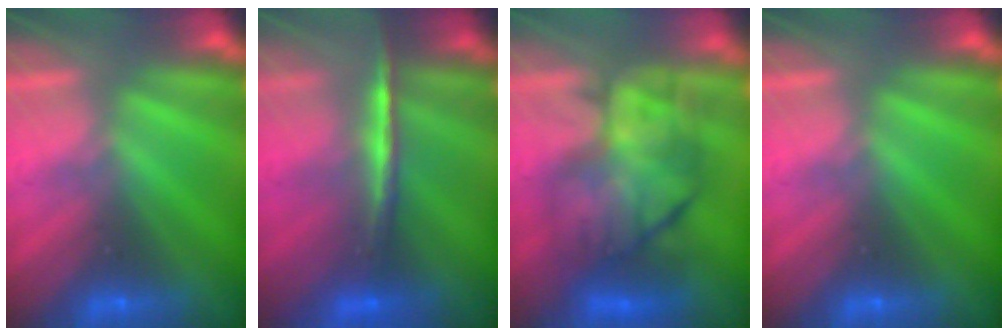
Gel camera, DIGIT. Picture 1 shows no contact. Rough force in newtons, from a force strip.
{"total": 2.0}
{"total": 9.8}
{"total": 0.0}